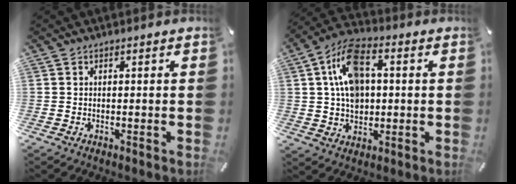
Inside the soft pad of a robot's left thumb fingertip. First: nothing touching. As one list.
[{"total": 12.1, "force": [2.1, 8.6, 8.3], "torque": [-0.158, 0.011, 0.039]}]